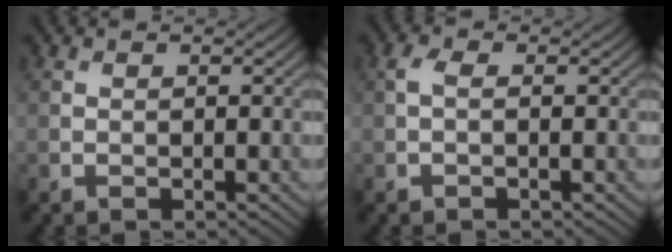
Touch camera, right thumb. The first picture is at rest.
{"total": 1.4, "force": [0.0, 0.6, 1.2], "torque": [-0.031, 0.004, -0.003]}